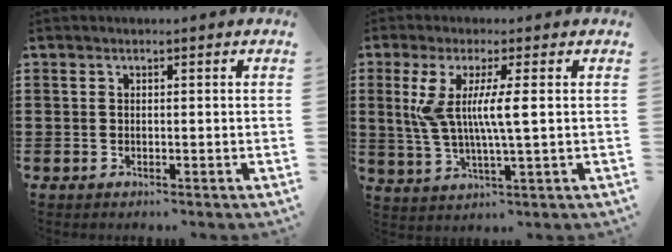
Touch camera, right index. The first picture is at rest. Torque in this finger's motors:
{"motor_torque": [1.24, 0.20, 0.38, 0.21]}